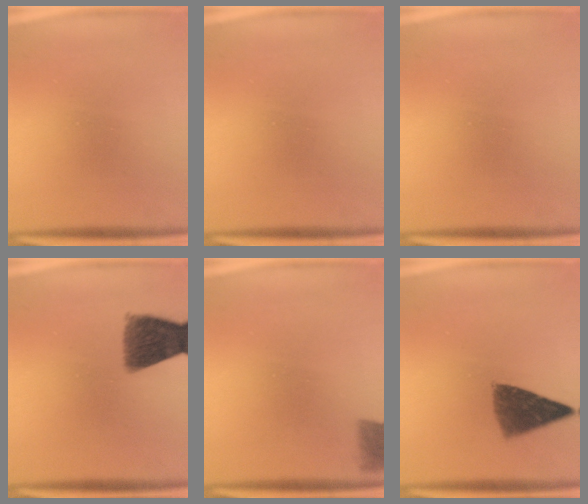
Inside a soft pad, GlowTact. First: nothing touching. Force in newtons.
{"total": 0.0}
{"total": 0.0}
{"total": 9.6}
{"total": 4.0}
{"total": 7.2}